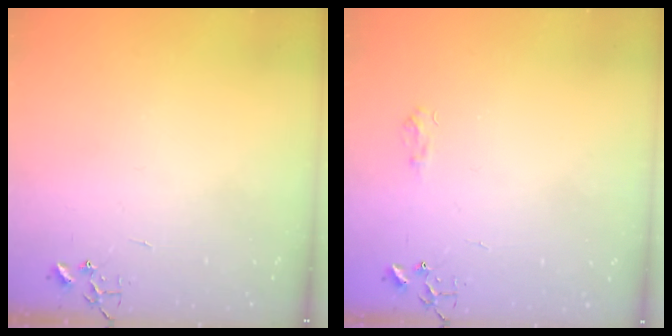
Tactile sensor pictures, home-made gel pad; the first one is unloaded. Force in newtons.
{"total": 5.7, "press": 5.7, "slide": 0.6}